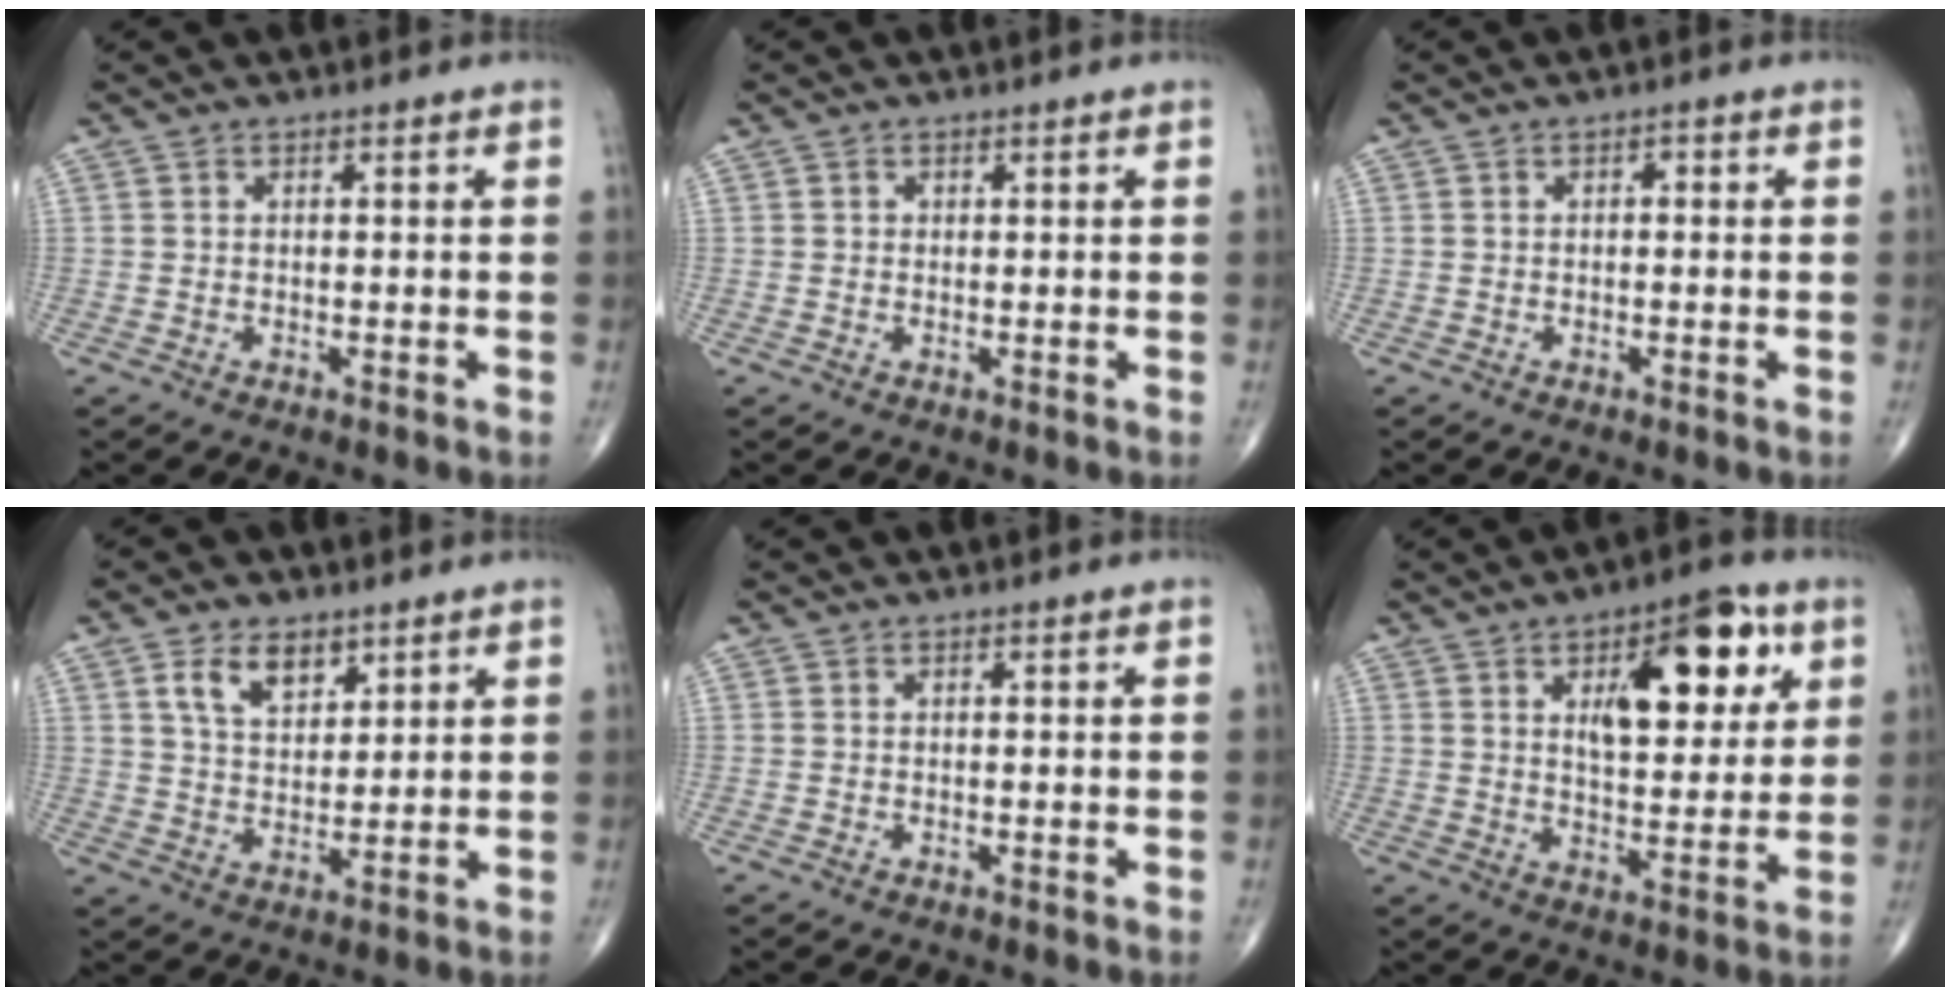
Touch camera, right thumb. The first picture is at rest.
{"total": 0.6, "force": [0.2, 0.5, 0.1], "torque": [0.005, 0.001, 0.002]}
{"total": 1.1, "force": [0.1, 0.6, 0.8], "torque": [-0.007, 0.003, -0.002]}
{"total": 7.3, "force": [4.1, 4.3, 4.4], "torque": [-0.057, -0.025, 0.077]}
{"total": 0.0}
{"total": 16.1, "force": [6.1, 7.5, 12.9], "torque": [-0.141, -0.017, 0.091]}